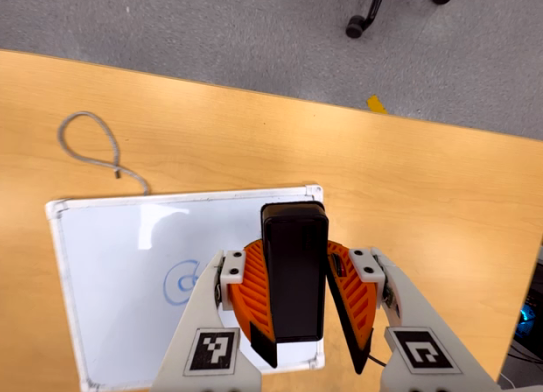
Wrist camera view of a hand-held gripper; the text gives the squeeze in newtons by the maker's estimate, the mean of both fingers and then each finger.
{"total": 7.6, "left": 8.4, "right": 6.8}